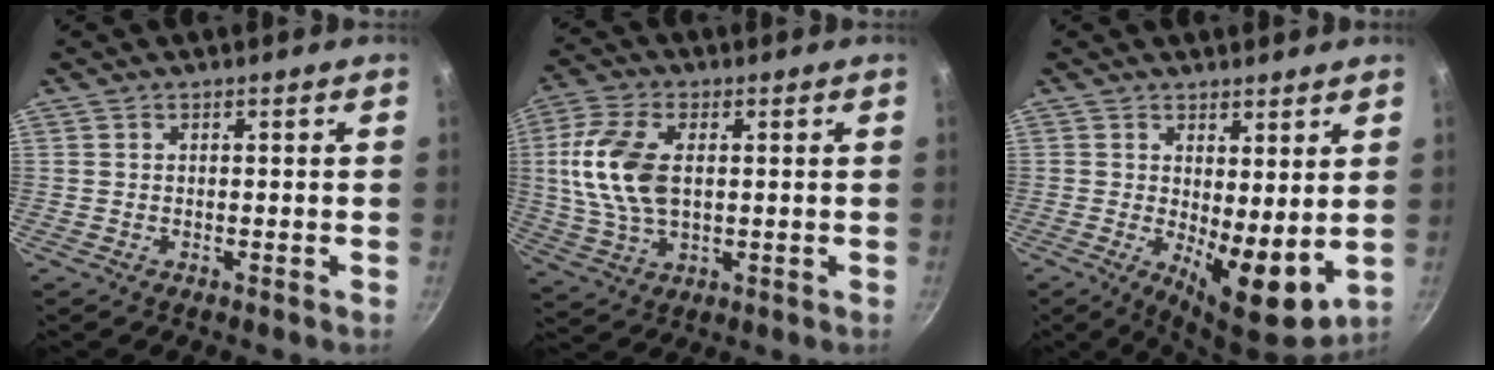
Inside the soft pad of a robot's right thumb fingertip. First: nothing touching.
{"total": 13.3, "force": [1.6, 7.7, 10.7], "torque": [-0.214, 0.004, 0.029]}
{"total": 9.4, "force": [1.0, 3.8, 8.5], "torque": [-0.104, -0.024, 0.024]}